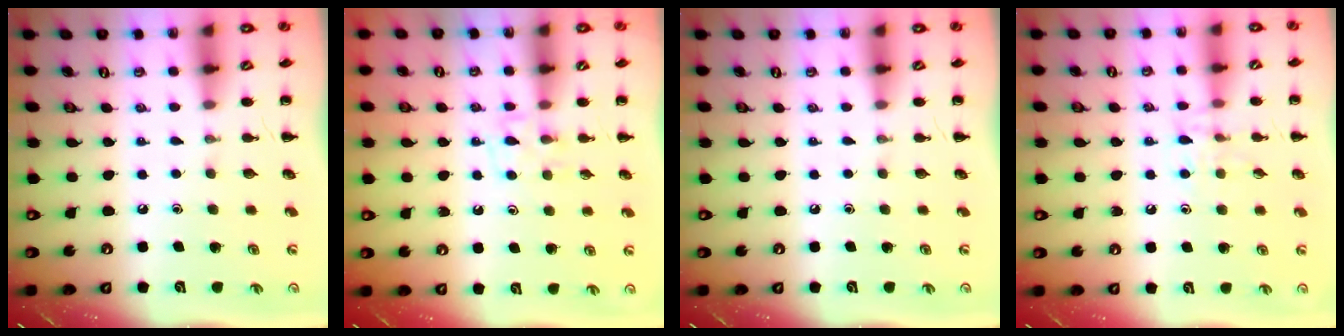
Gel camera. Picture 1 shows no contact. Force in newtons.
{"total": 5.9, "press": 5.7, "slide": 1.3}
{"total": 0.0}
{"total": 8.4, "press": 8.2, "slide": 1.6}